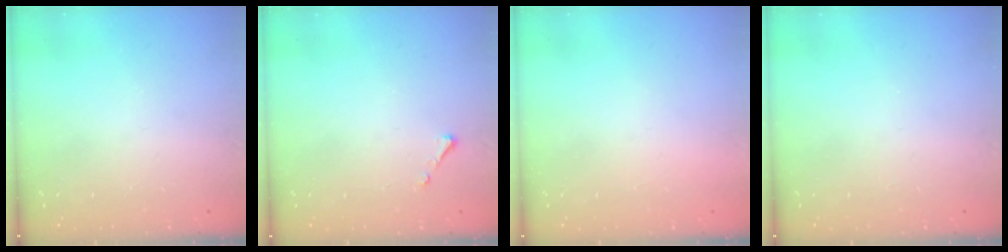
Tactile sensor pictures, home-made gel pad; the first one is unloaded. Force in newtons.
{"total": 2.5, "press": 2.5, "slide": 0.3}
{"total": 1.5, "press": 1.5, "slide": 0.1}
{"total": 0.0}